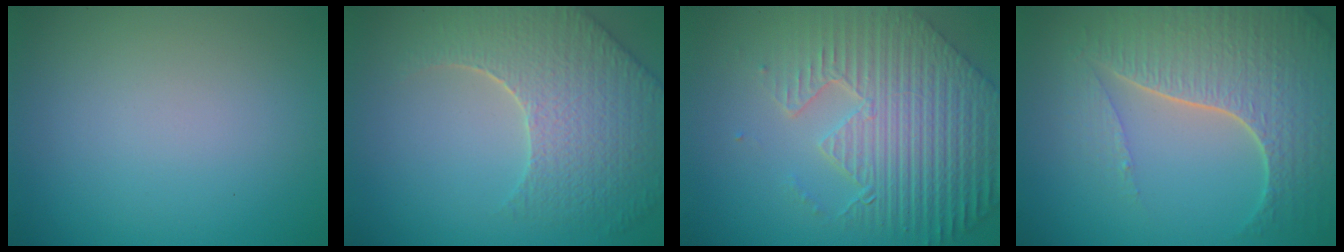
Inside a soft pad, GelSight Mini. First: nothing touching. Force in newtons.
{"total": 7.2, "press": 5.6, "slide": 4.6}
{"total": 9.4, "press": 6.5, "slide": 6.8}
{"total": 7.8, "press": 5.4, "slide": 5.7}